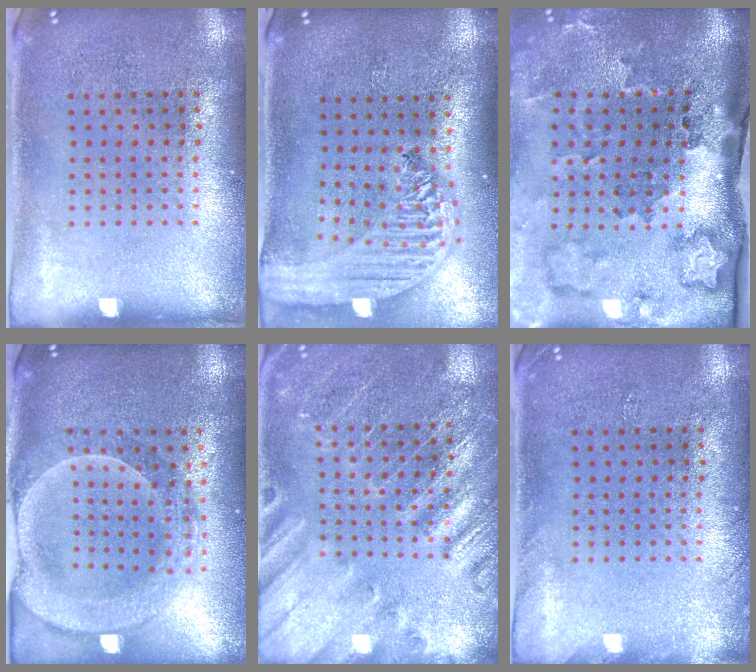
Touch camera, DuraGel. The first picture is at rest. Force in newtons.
{"total": 2.5, "press": 2.1, "slide": 1.3}
{"total": 3.5, "press": 2.3, "slide": 2.7}
{"total": 2.4, "press": 2.2, "slide": 1.1}
{"total": 2.5, "press": 2.5, "slide": 0.2}
{"total": 0.9, "press": 0.8, "slide": 0.2}